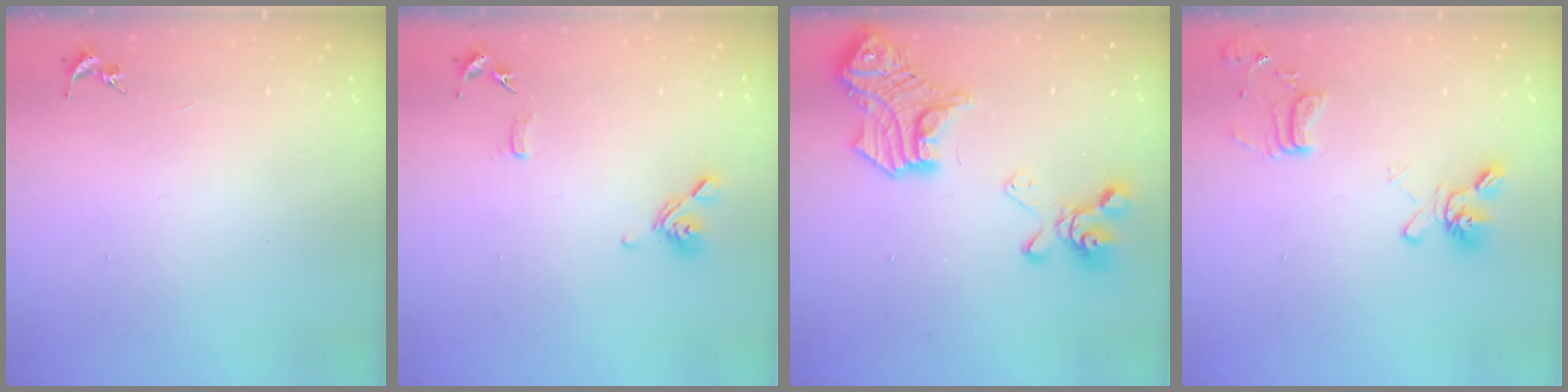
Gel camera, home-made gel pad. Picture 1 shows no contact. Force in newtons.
{"total": 10.3, "press": 10.2, "slide": 1.8}
{"total": 23.0, "press": 22.9, "slide": 2.0}
{"total": 13.4, "press": 13.2, "slide": 2.2}